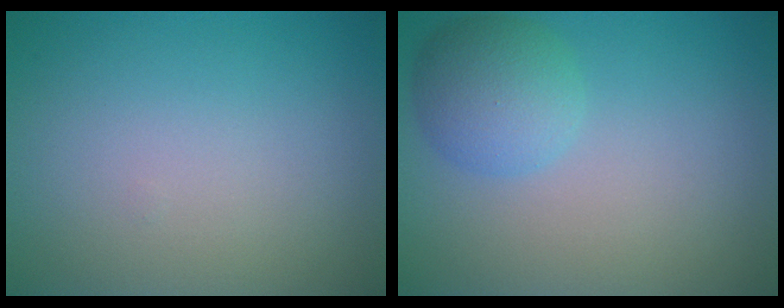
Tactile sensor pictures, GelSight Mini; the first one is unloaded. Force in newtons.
{"total": 3.8, "press": 3.8, "slide": 0.2}